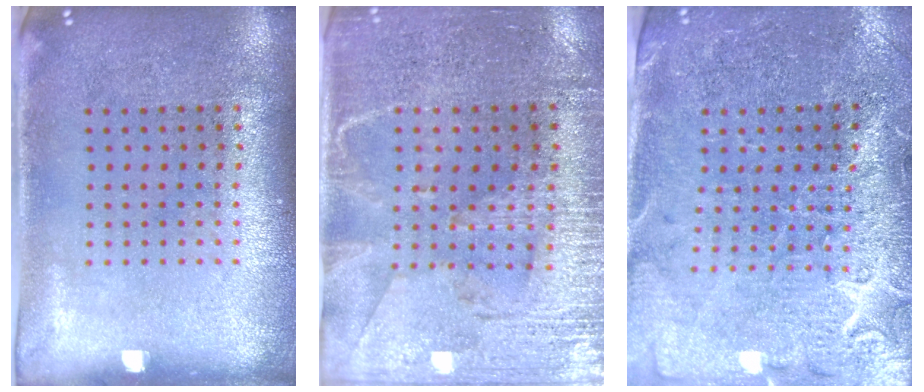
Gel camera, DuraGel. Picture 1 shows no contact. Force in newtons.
{"total": 3.3, "press": 2.8, "slide": 1.7}
{"total": 3.2, "press": 3.1, "slide": 1.0}